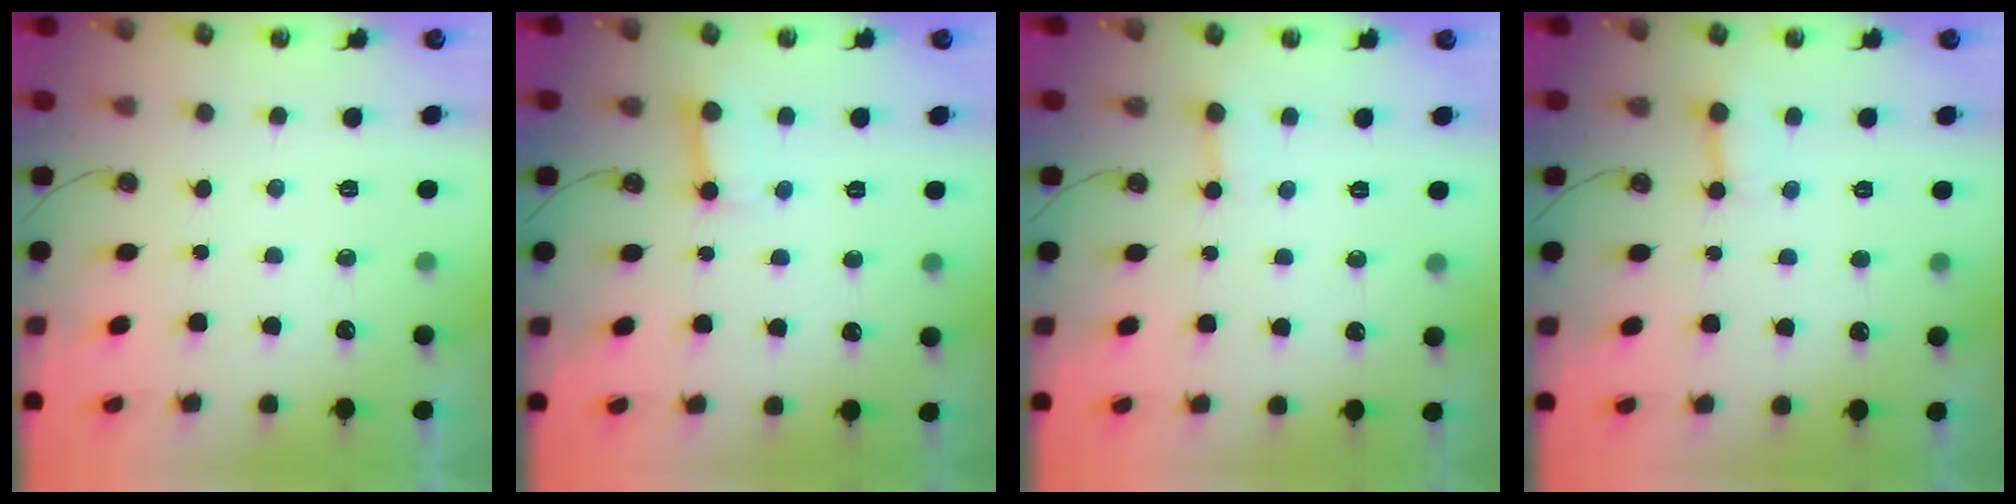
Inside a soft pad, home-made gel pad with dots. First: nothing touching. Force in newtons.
{"total": 3.0, "press": 3.0, "slide": 0.1}
{"total": 2.1, "press": 2.1, "slide": 0.1}
{"total": 2.7, "press": 2.6, "slide": 0.6}